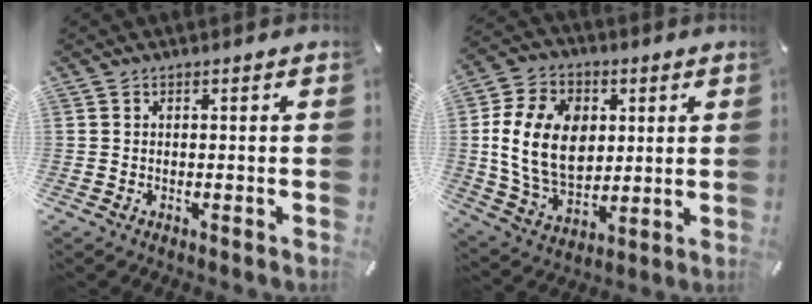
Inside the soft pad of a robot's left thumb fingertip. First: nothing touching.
{"total": 16.2, "force": [1.6, 12.1, 10.5], "torque": [-0.227, 0.012, 0.027]}